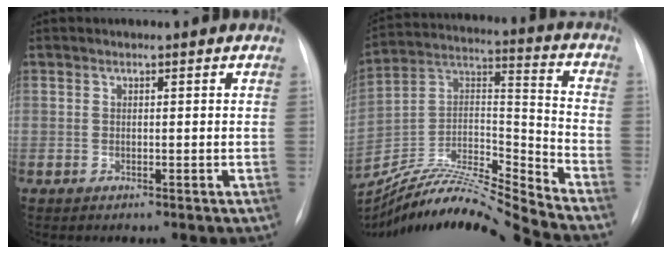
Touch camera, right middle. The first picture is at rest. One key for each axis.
{"total": 19.6, "fx": -18.6, "fy": -1.7, "fz": 6.1, "tx": -0.113, "ty": 0.024, "tz": -0.328}